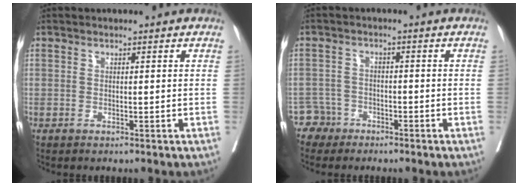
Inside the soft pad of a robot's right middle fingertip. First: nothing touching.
{"total": 3.2, "force": [-2.4, 1.9, -1.0], "torque": [0.016, 0.008, -0.048]}